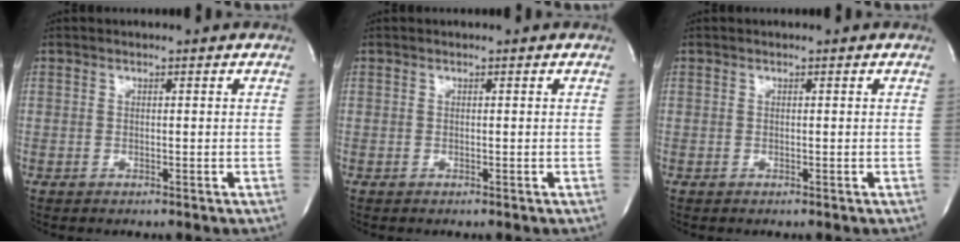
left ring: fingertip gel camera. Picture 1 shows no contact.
{"total": 0.0}
{"total": 0.0}